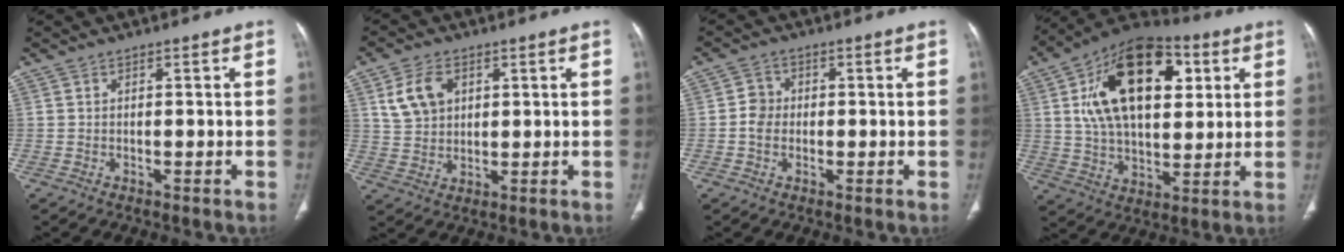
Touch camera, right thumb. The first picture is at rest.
{"total": 7.7, "force": [3.0, 5.4, 4.5], "torque": [-0.071, -0.006, 0.063]}
{"total": 3.5, "force": [-0.3, 3.1, 1.7], "torque": [-0.017, 0.006, -0.013]}
{"total": 23.6, "force": [6.9, 13.5, 18.1], "torque": [-0.271, -0.002, 0.110]}